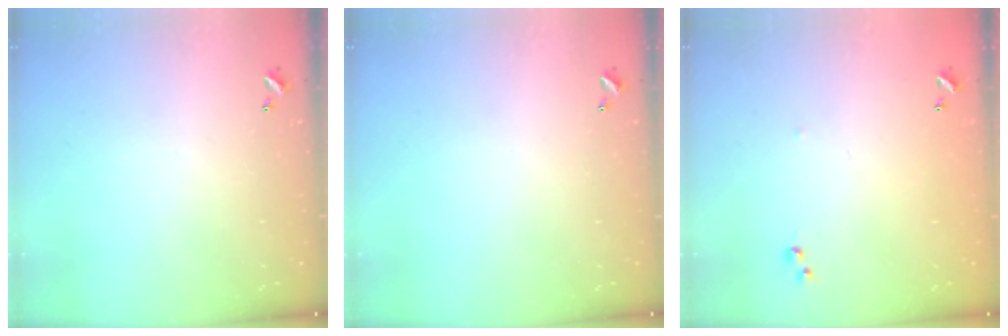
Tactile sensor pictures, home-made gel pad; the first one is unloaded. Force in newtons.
{"total": 0.0}
{"total": 5.4, "press": 5.4, "slide": 0.6}